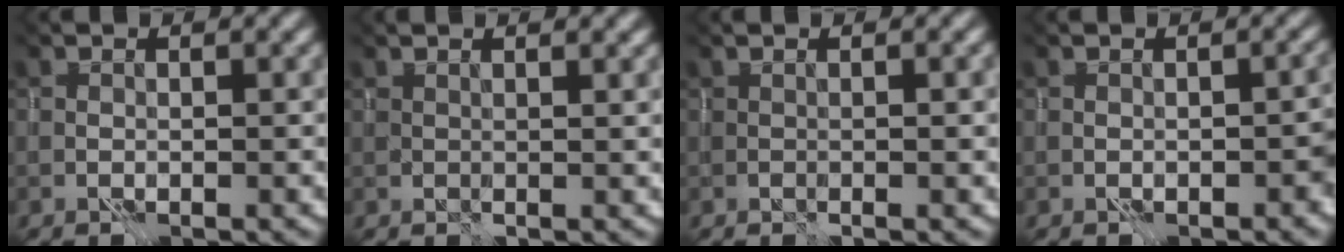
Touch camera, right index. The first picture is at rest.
{"total": 1.8, "force": [1.6, 0.5, 0.6], "torque": [-0.012, 0.001, 0.016]}
{"total": 0.7, "force": [0.5, 0.2, 0.5], "torque": [-0.007, -0.001, 0.002]}
{"total": 1.3, "force": [-1.3, -0.4, -0.1], "torque": [0.017, -0.004, -0.011]}